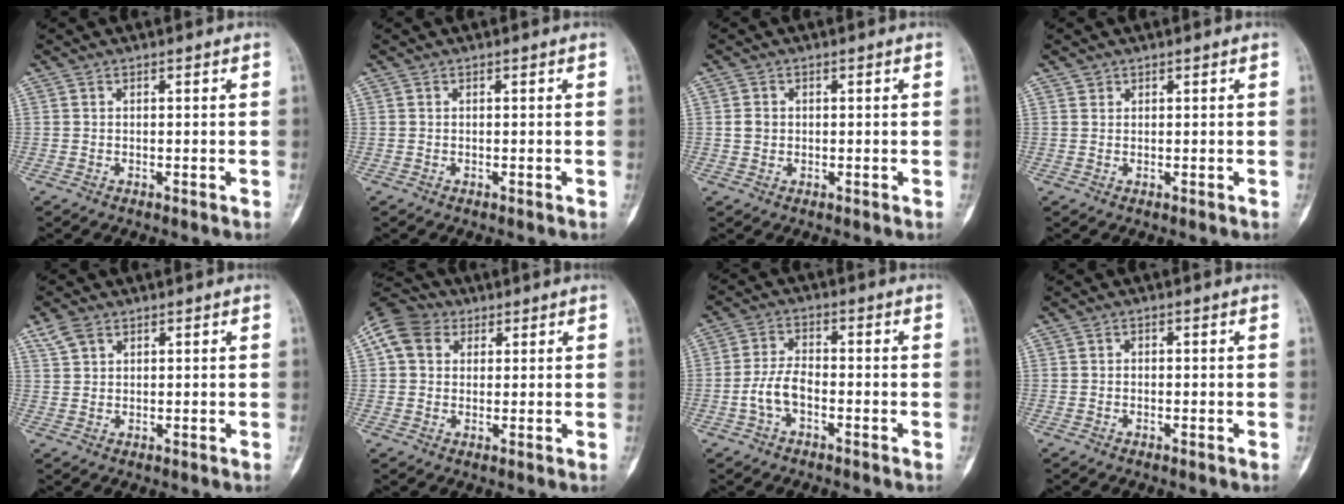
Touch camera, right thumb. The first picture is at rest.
{"total": 0.0}
{"total": 2.0, "force": [0.2, 1.8, 1.0], "torque": [-0.010, 0.004, 0.005]}
{"total": 0.9, "force": [0.6, 0.7, 0.0], "torque": [0.012, -0.002, 0.007]}
{"total": 3.4, "force": [2.2, 2.0, 1.7], "torque": [-0.034, 0.002, 0.050]}
{"total": 8.9, "force": [3.2, 7.1, 4.3], "torque": [-0.071, 0.013, 0.051]}
{"total": 5.4, "force": [-1.9, 2.8, 4.2], "torque": [-0.087, 0.023, -0.041]}
{"total": 0.5, "force": [-0.1, 0.5, 0.2], "torque": [0.000, 0.002, -0.005]}